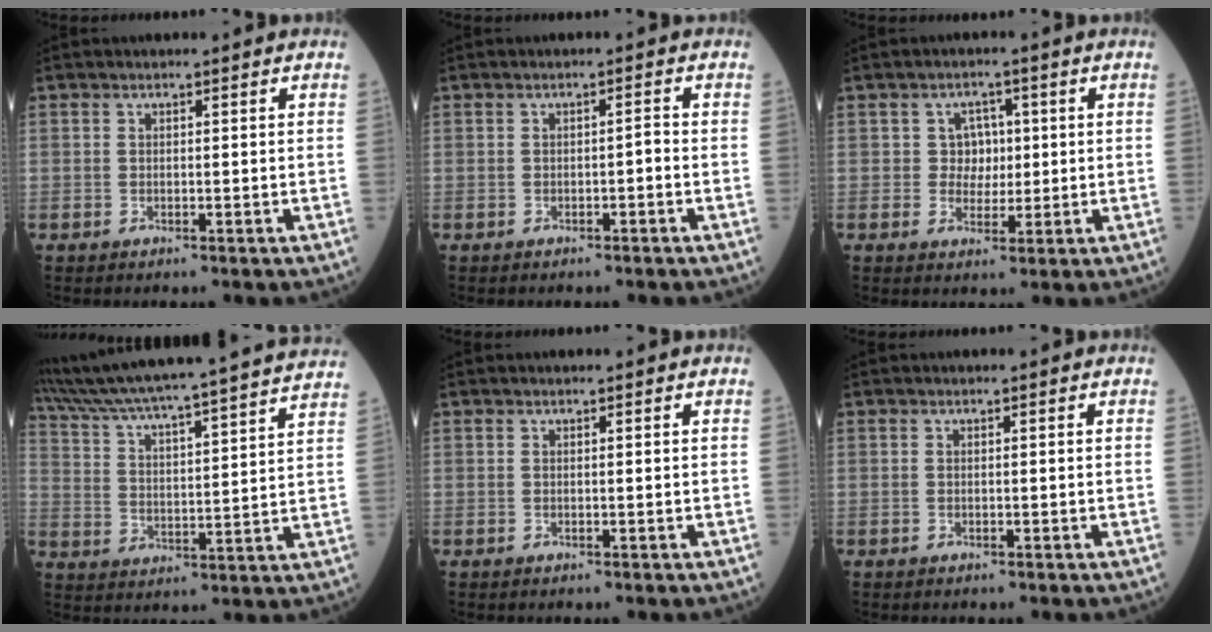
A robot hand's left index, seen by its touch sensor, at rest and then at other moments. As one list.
[{"total": 1.1, "force": [-0.5, 0.2, 0.9], "torque": [-0.010, 0.003, -0.010]}, {"total": 3.5, "force": [0.5, 3.3, 1.0], "torque": [-0.011, 0.007, 0.007]}, {"total": 27.2, "force": [24.8, -0.6, 11.3], "torque": [-0.197, -0.024, 0.345]}, {"total": 0.0}, {"total": 0.0}]